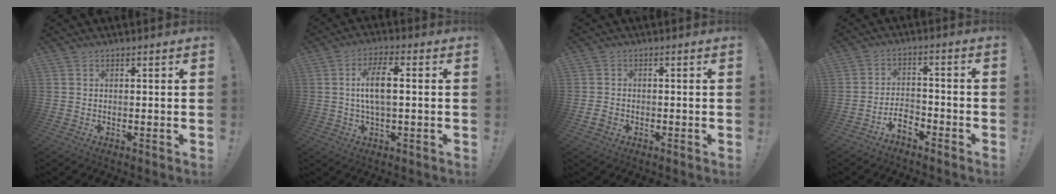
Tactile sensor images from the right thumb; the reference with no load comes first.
{"total": 8.9, "force": [0.5, 3.1, 8.3], "torque": [-0.147, 0.001, 0.005]}
{"total": 2.8, "force": [-1.5, 2.1, 1.2], "torque": [-0.023, 0.009, -0.028]}
{"total": 5.5, "force": [-4.4, 2.6, 2.0], "torque": [-0.041, 0.016, -0.083]}